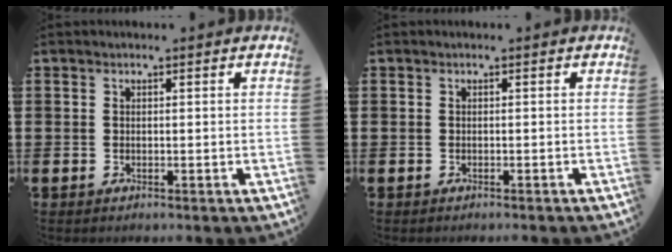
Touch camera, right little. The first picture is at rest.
{"total": 0.0}